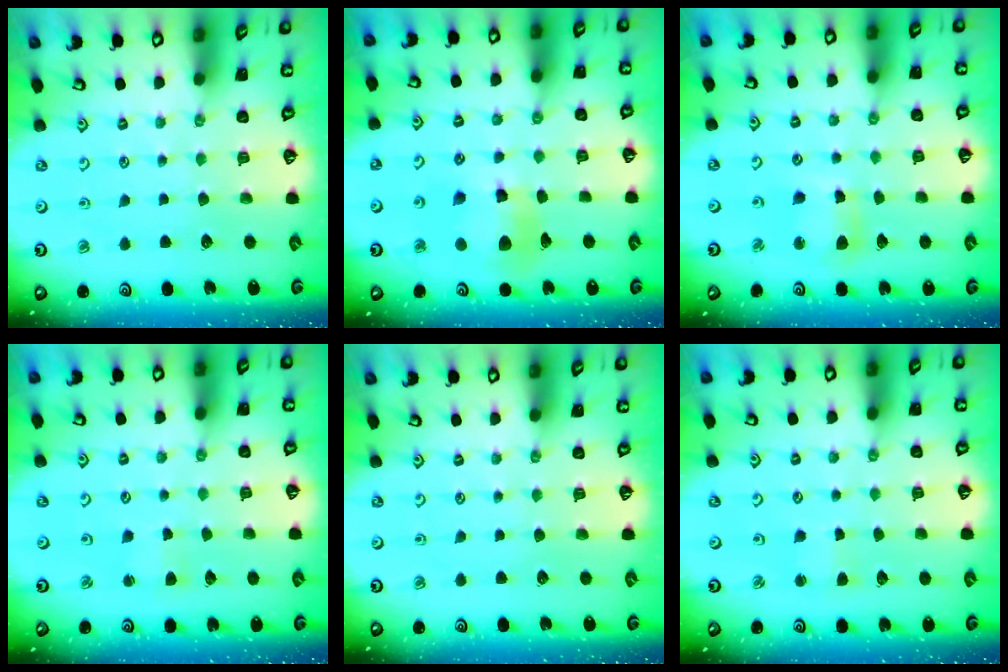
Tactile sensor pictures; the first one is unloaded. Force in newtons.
{"total": 11.0, "press": 10.9, "slide": 1.5}
{"total": 8.8, "press": 8.8, "slide": 1.0}
{"total": 2.8, "press": 2.8, "slide": 0.3}
{"total": 0.0}
{"total": 2.1, "press": 2.1, "slide": 0.2}